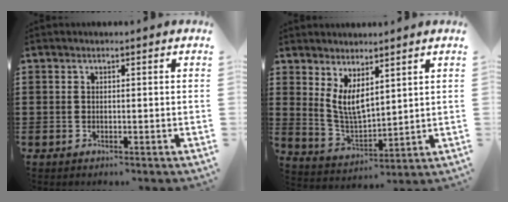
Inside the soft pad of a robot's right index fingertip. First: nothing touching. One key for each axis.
{"total": 5.7, "fx": 3.1, "fy": 2.6, "fz": 4.0, "tx": -0.097, "ty": -0.009, "tz": 0.057}